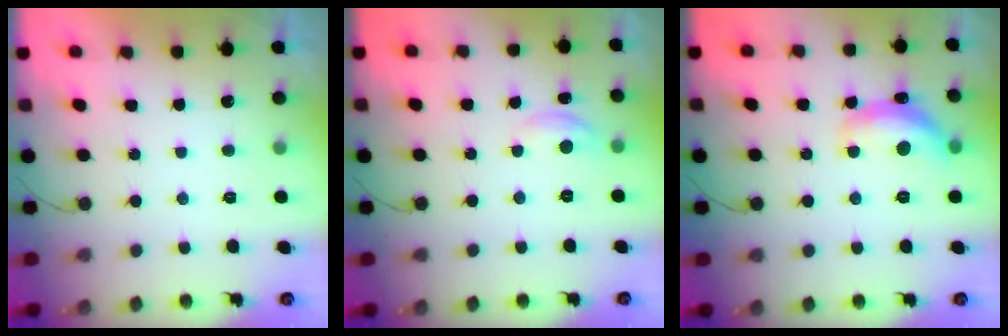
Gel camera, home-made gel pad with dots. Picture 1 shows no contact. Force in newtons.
{"total": 4.0, "press": 4.0, "slide": 0.2}
{"total": 14.6, "press": 14.6, "slide": 0.7}